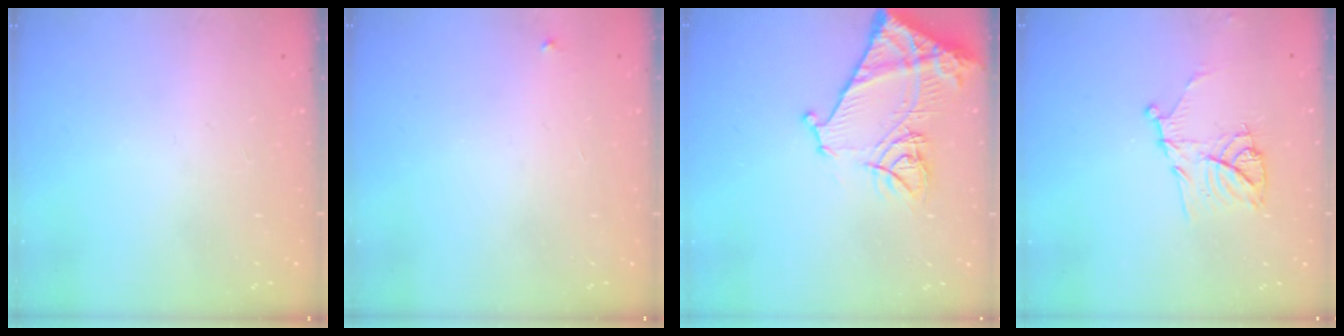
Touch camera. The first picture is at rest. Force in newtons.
{"total": 2.1, "press": 2.1, "slide": 0.1}
{"total": 17.3, "press": 17.3, "slide": 1.6}
{"total": 11.8, "press": 11.8, "slide": 0.5}